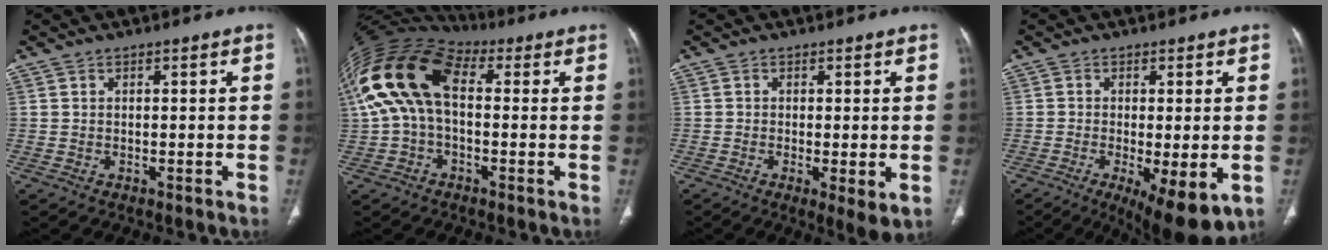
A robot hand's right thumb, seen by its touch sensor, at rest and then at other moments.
{"total": 16.7, "force": [2.5, 9.7, 13.4], "torque": [-0.275, 0.045, 0.037]}
{"total": 4.9, "force": [-1.0, 1.2, 4.7], "torque": [-0.081, -0.017, -0.019]}
{"total": 11.5, "force": [-3.9, 3.5, 10.2], "torque": [-0.158, -0.019, -0.053]}